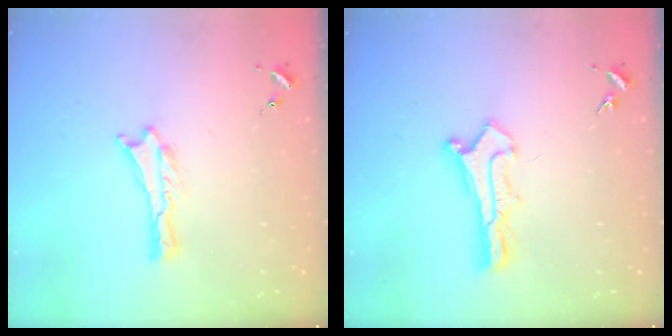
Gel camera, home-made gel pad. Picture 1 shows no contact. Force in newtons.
{"total": 1.1, "press": 1.1, "slide": 0.1}